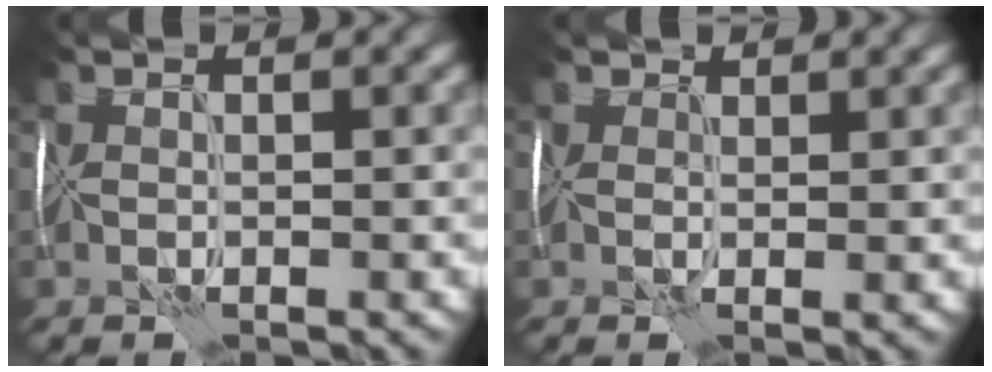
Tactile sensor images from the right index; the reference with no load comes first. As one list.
[{"total": 2.0, "force": [1.2, 1.1, 1.3], "torque": [-0.023, 0.008, 0.008]}]